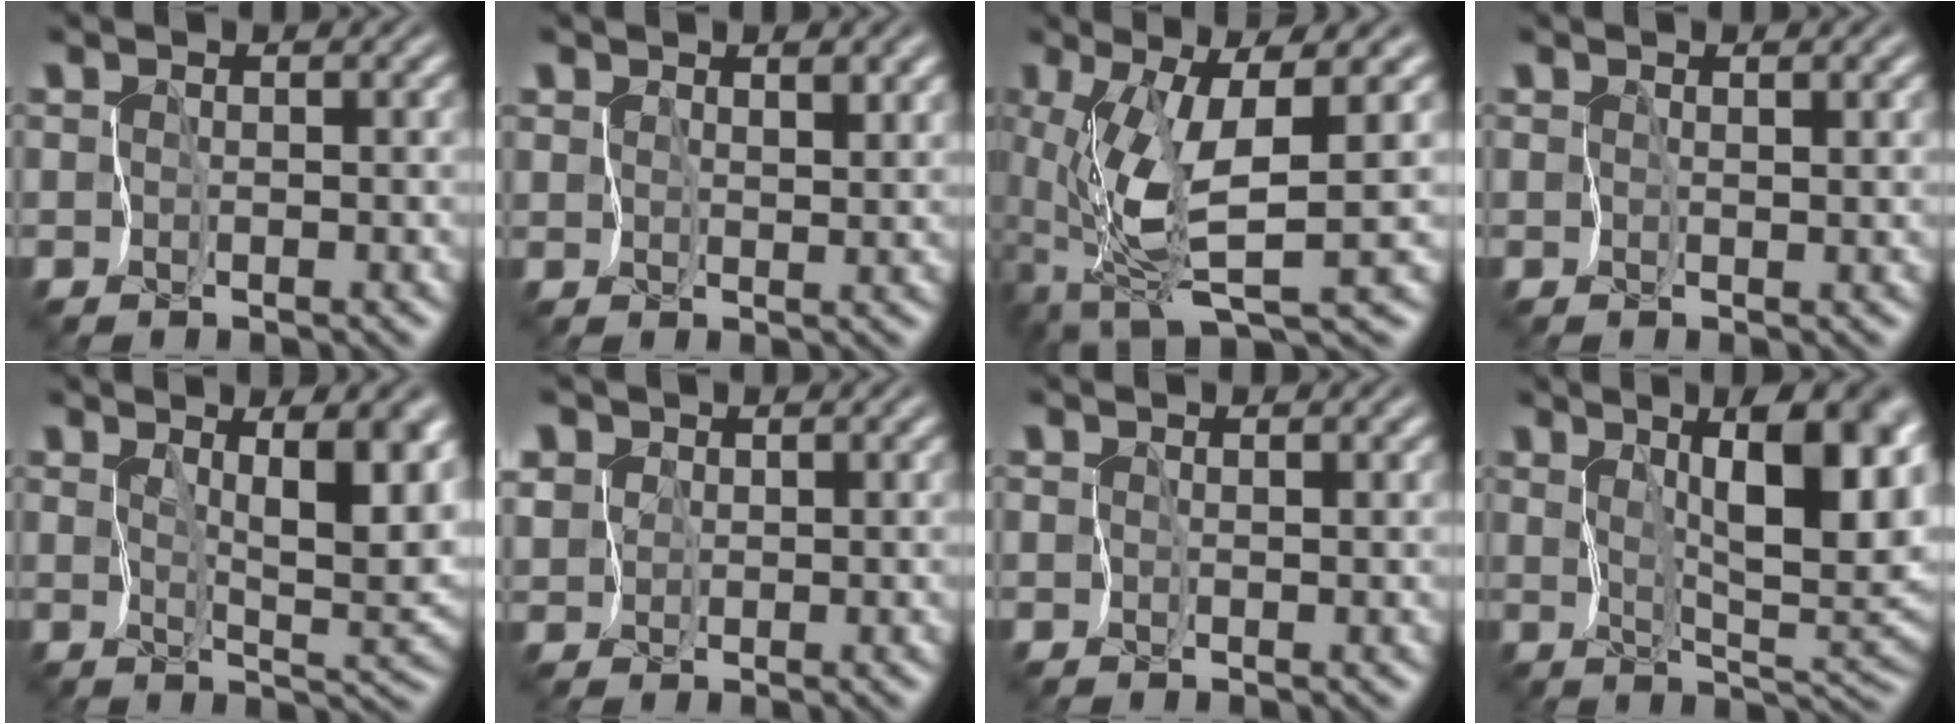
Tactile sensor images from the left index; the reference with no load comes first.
{"total": 2.1, "force": [1.5, 1.1, 0.9], "torque": [-0.020, -0.007, 0.027]}
{"total": 7.7, "force": [-1.0, 2.0, 7.4], "torque": [-0.155, -0.010, -0.019]}
{"total": 1.1, "force": [0.7, 0.1, 0.9], "torque": [-0.013, -0.003, 0.014]}
{"total": 6.6, "force": [2.6, 1.8, 5.8], "torque": [-0.083, -0.010, 0.043]}
{"total": 2.0, "force": [1.0, 1.8, 0.2], "torque": [-0.022, 0.003, 0.020]}
{"total": 0.5, "force": [0.4, 0.0, 0.3], "torque": [-0.005, -0.003, 0.009]}
{"total": 11.2, "force": [4.0, 3.8, 9.7], "torque": [-0.120, 0.004, 0.053]}